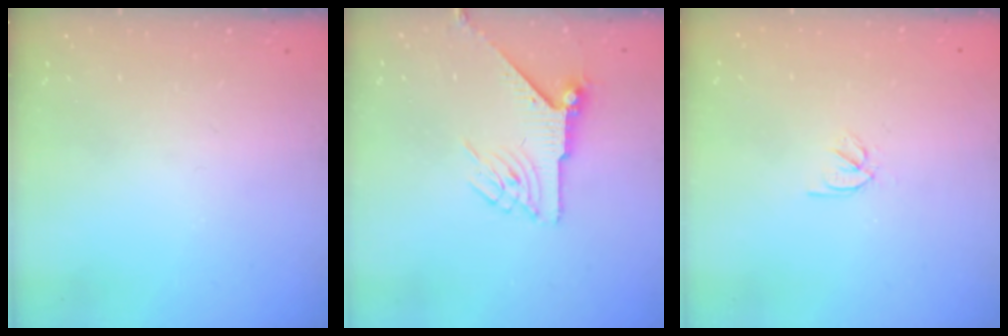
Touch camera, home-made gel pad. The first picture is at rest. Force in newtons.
{"total": 6.4, "press": 6.4, "slide": 0.1}
{"total": 2.4, "press": 2.3, "slide": 0.7}